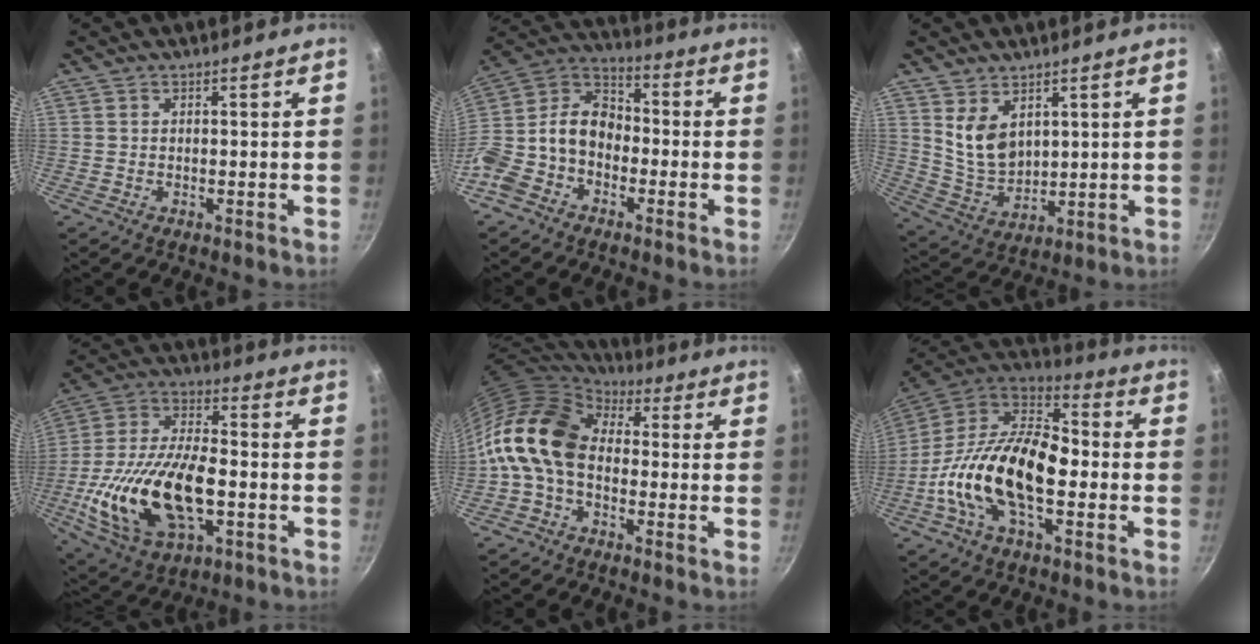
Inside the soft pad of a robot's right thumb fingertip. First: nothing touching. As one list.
[{"total": 16.8, "force": [-2.8, 12.9, 10.4], "torque": [-0.195, 0.068, -0.073]}, {"total": 8.2, "force": [3.7, 5.3, 5.1], "torque": [-0.075, -0.036, 0.088]}, {"total": 23.5, "force": [-5.2, 12.4, 19.2], "torque": [-0.372, 0.025, -0.090]}, {"total": 15.0, "force": [-0.5, 10.3, 10.8], "torque": [-0.190, 0.033, -0.031]}, {"total": 22.3, "force": [-4.3, 11.8, 18.5], "torque": [-0.321, 0.047, -0.098]}]